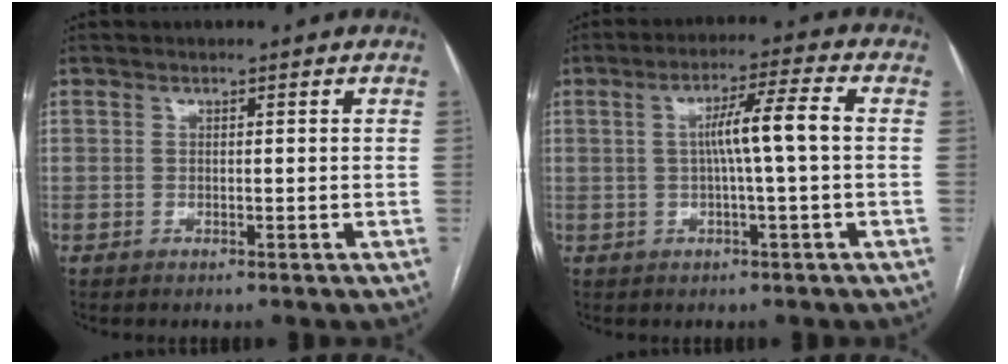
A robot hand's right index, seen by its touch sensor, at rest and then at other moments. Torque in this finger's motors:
{"motor_torque": [0.90, 0.04, 0.48, 0.12]}